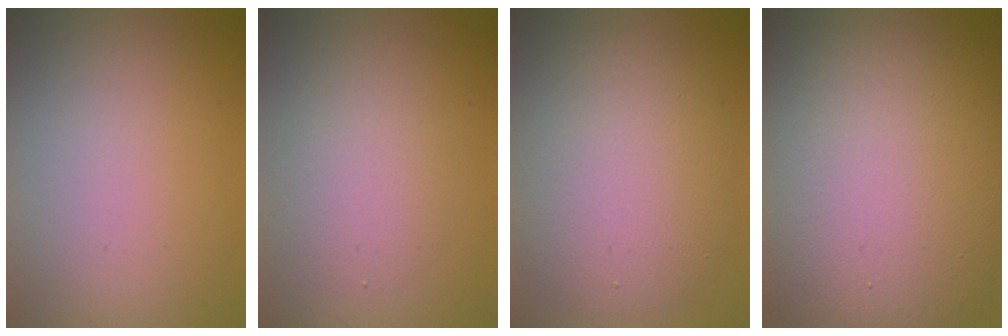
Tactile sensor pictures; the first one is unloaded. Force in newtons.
{"total": 3.1, "press": 3.1, "slide": 0.2}
{"total": 7.4, "press": 7.4, "slide": 0.2}
{"total": 17.0, "press": 17.0, "slide": 1.0}